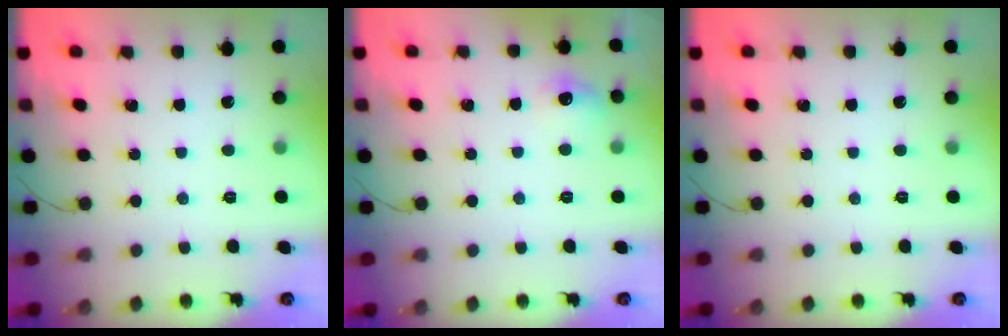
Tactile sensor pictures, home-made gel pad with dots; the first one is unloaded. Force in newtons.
{"total": 6.9, "press": 6.7, "slide": 1.7}
{"total": 0.0}